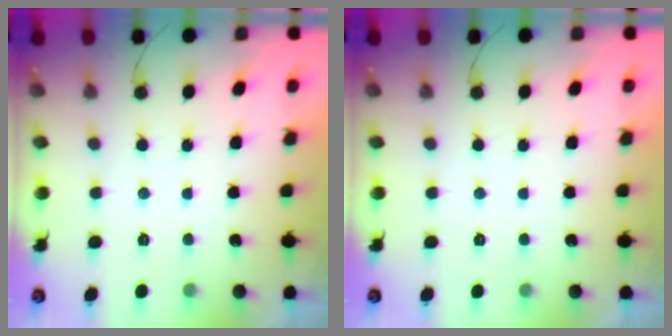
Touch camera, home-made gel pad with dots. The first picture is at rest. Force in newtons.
{"total": 0.0}